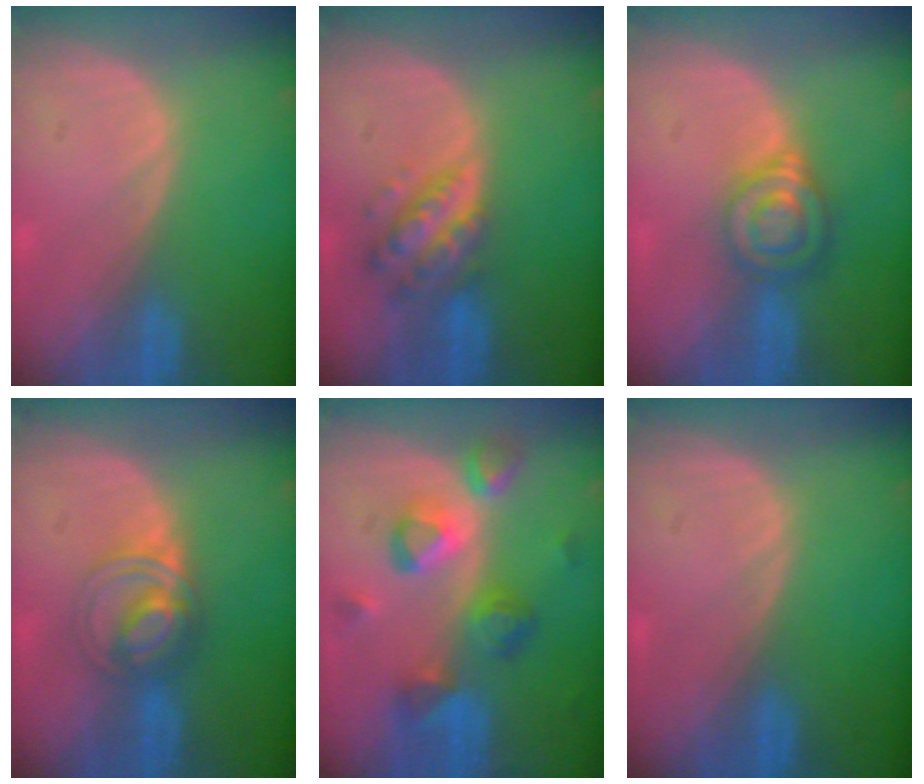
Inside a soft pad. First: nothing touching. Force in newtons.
{"total": 6.3, "press": 5.7, "slide": 2.6}
{"total": 6.6, "press": 5.7, "slide": 3.3}
{"total": 5.9, "press": 5.4, "slide": 2.2}
{"total": 9.3, "press": 8.2, "slide": 4.3}
{"total": 0.0}